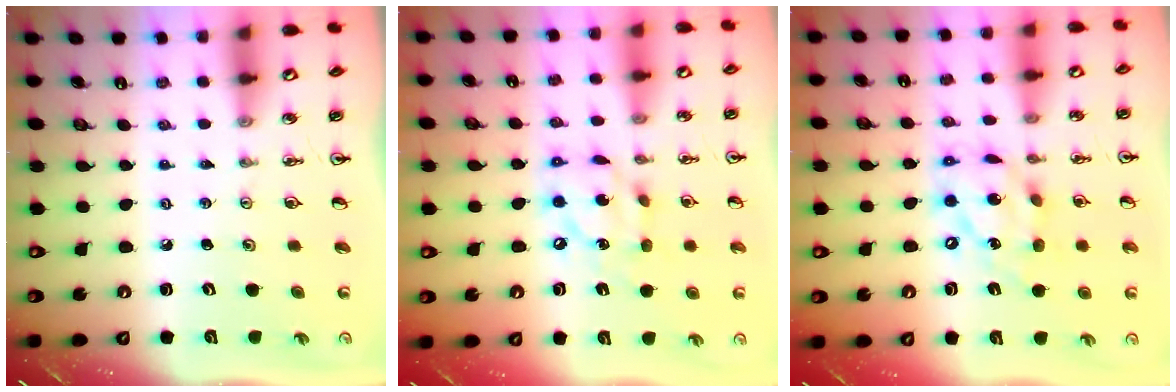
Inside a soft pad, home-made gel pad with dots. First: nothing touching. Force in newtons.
{"total": 12.4, "press": 12.4, "slide": 0.9}
{"total": 16.1, "press": 16.0, "slide": 1.8}